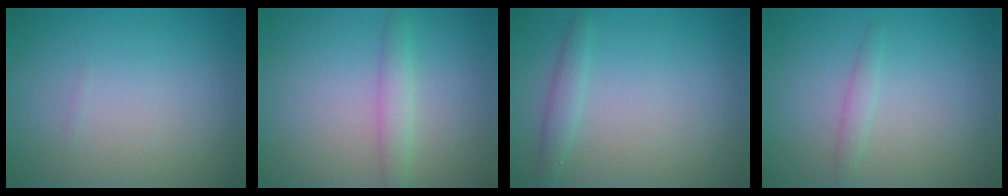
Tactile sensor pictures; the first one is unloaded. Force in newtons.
{"total": 1.8, "press": 1.8, "slide": 0.1}
{"total": 1.4, "press": 1.4, "slide": 0.0}
{"total": 1.0, "press": 1.0, "slide": 0.1}